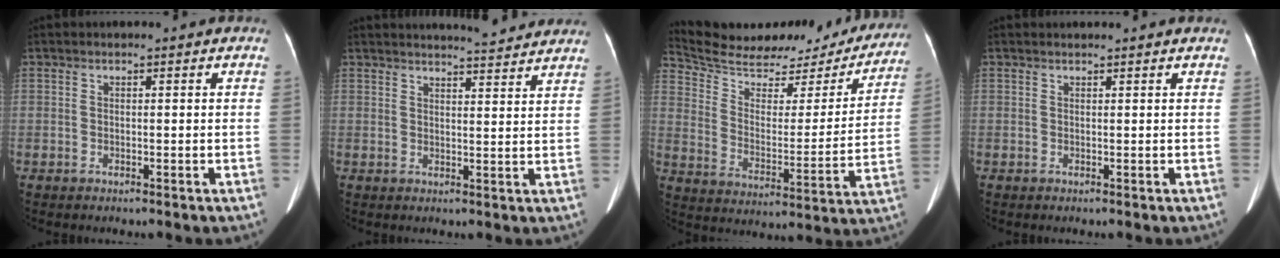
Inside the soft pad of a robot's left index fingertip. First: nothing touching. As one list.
[{"total": 7.9, "force": [7.6, 0.1, 2.3], "torque": [-0.039, 0.002, 0.089]}, {"total": 24.4, "force": [22.4, 6.2, 7.4], "torque": [-0.129, -0.023, 0.311]}, {"total": 1.6, "force": [1.5, 0.4, 0.2], "torque": [-0.010, 0.023, 0.018]}]